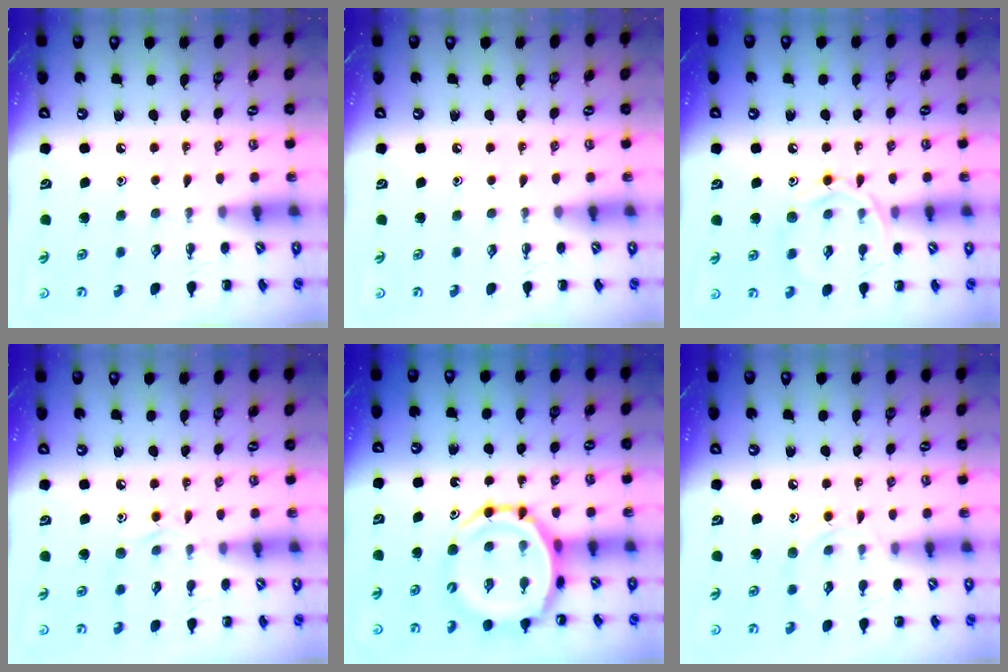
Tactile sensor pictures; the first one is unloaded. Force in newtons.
{"total": 0.0}
{"total": 12.5, "press": 12.5, "slide": 0.8}
{"total": 8.5, "press": 8.4, "slide": 1.3}
{"total": 14.0, "press": 13.4, "slide": 3.8}
{"total": 8.3, "press": 8.2, "slide": 1.2}